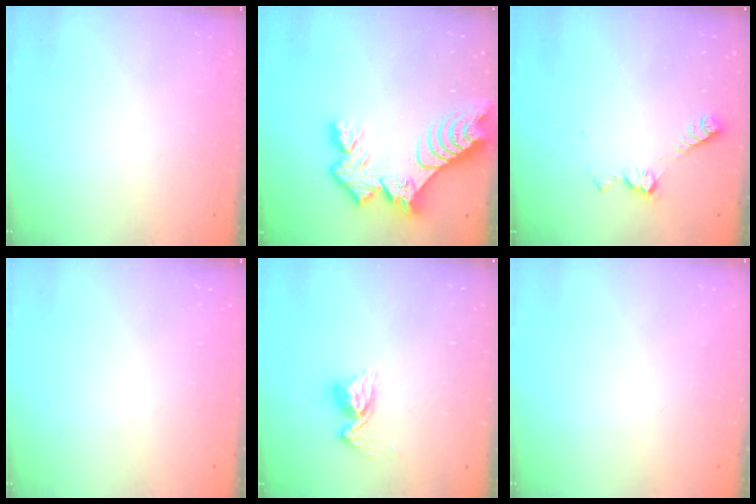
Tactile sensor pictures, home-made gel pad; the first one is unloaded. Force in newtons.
{"total": 13.8, "press": 13.8, "slide": 1.3}
{"total": 5.5, "press": 5.4, "slide": 1.1}
{"total": 0.0}
{"total": 10.2, "press": 10.1, "slide": 1.0}
{"total": 0.0}